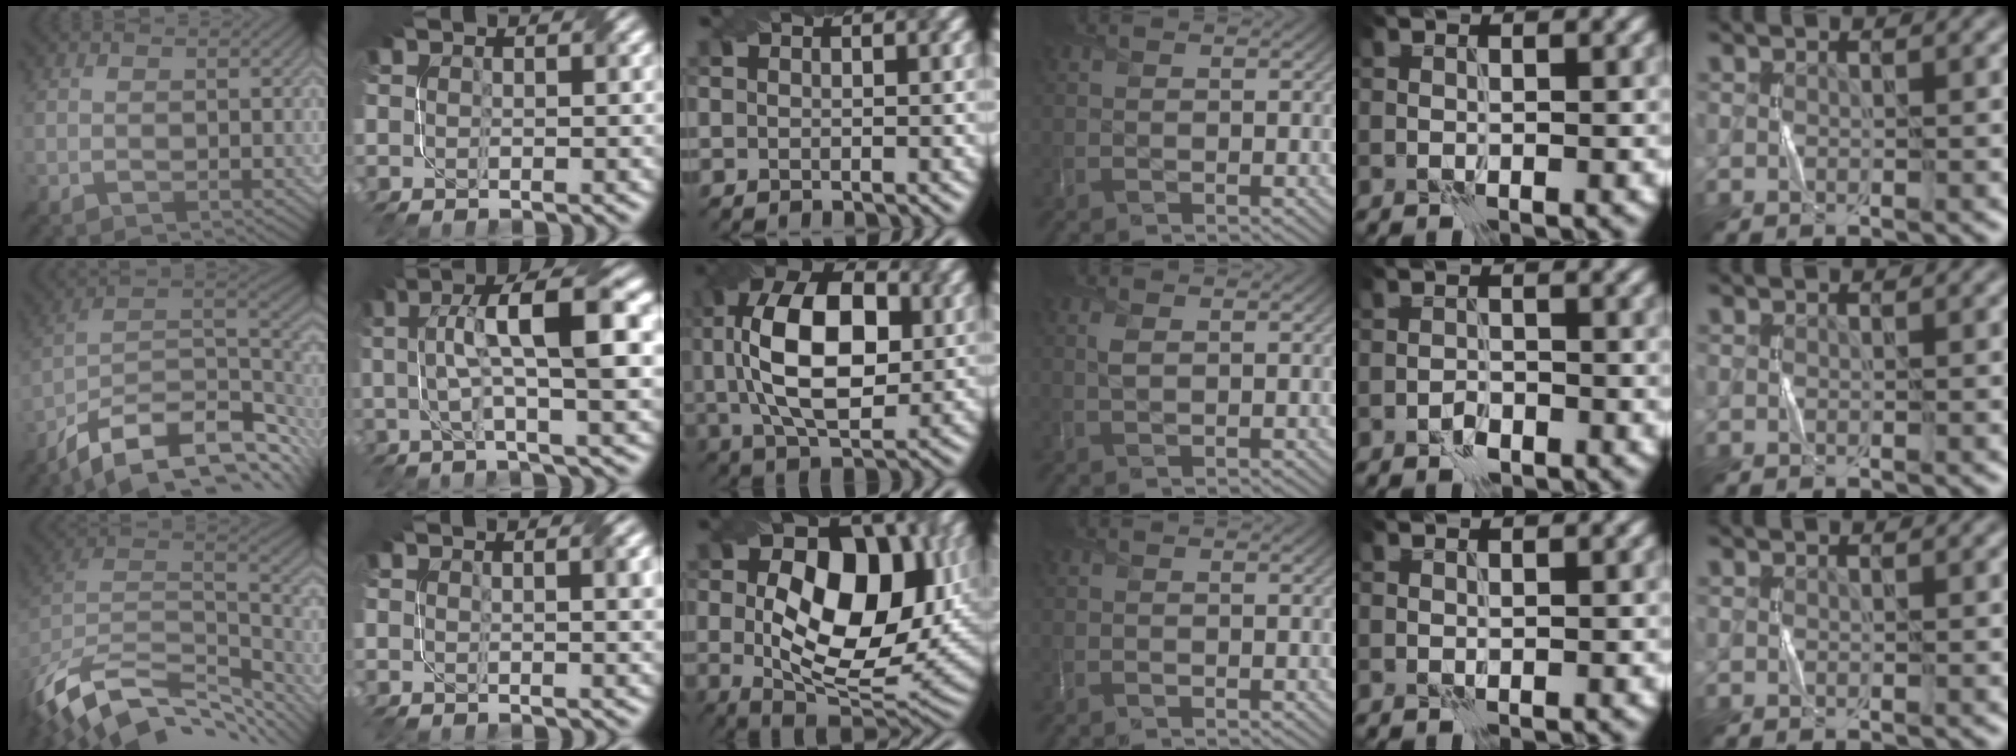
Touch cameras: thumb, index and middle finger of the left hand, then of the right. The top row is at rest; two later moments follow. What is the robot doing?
{"motion": "twist", "object": "screw"}